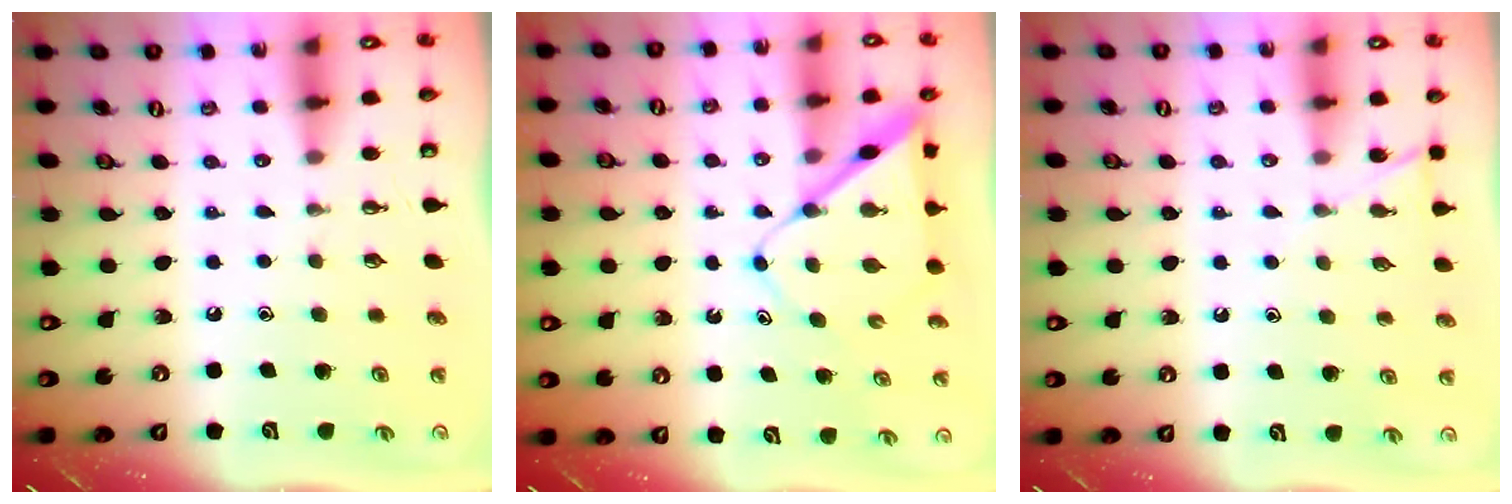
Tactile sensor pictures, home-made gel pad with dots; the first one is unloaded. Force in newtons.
{"total": 8.0, "press": 8.0, "slide": 0.7}
{"total": 5.9, "press": 5.9, "slide": 0.6}